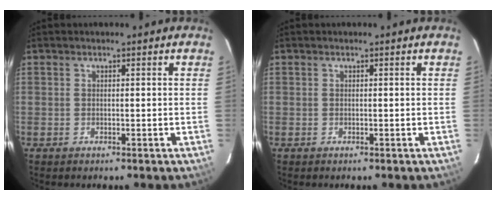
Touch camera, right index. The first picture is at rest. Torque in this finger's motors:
{"motor_torque": [0.00, 0.00, 0.01, 0.00]}